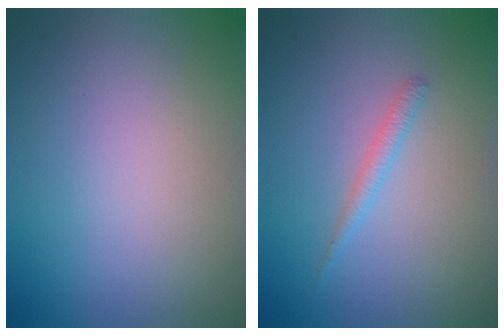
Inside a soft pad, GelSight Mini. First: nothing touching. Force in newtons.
{"total": 1.2, "press": 1.2, "slide": 0.0}